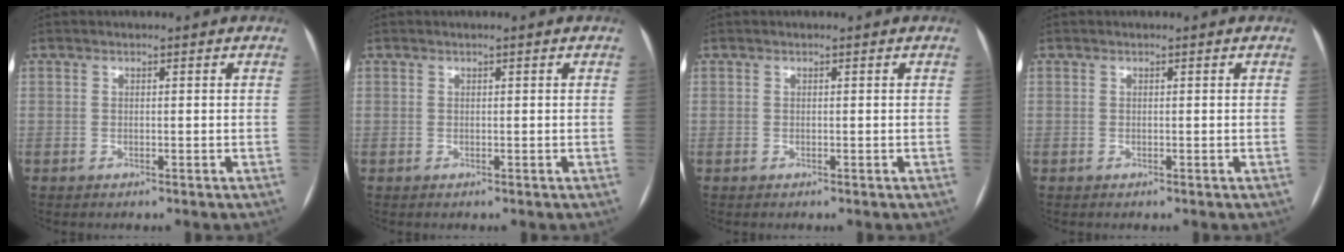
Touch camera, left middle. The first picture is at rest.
{"total": 0.0}
{"total": 0.0}
{"total": 0.0}